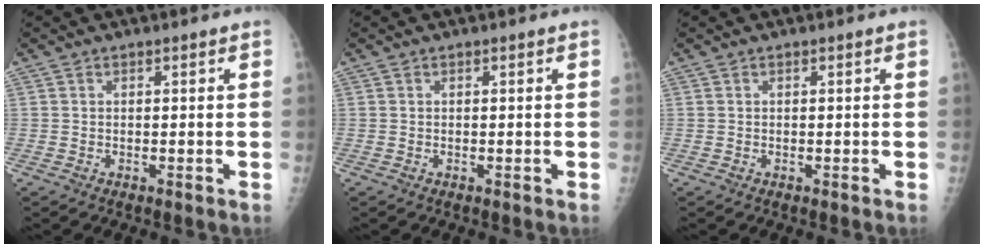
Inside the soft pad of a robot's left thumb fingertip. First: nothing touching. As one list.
[{"total": 0.0}, {"total": 0.0}]